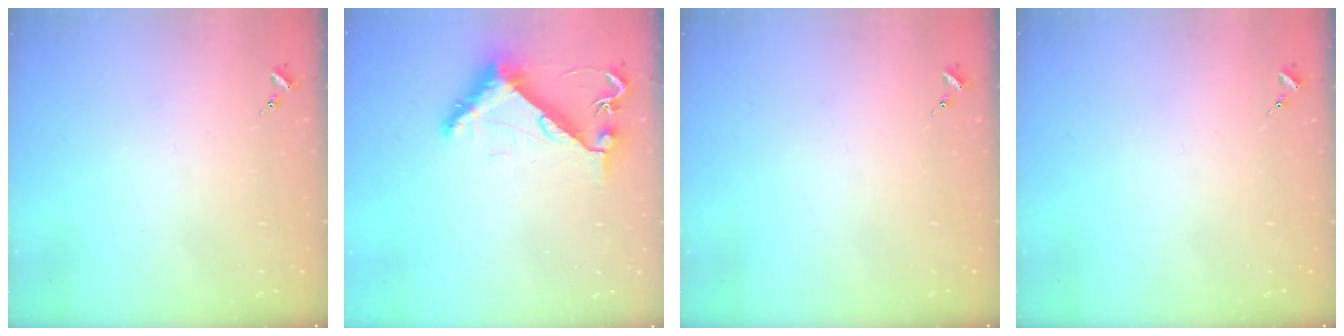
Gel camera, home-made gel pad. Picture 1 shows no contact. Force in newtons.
{"total": 8.4, "press": 8.4, "slide": 0.4}
{"total": 0.0}
{"total": 0.0}